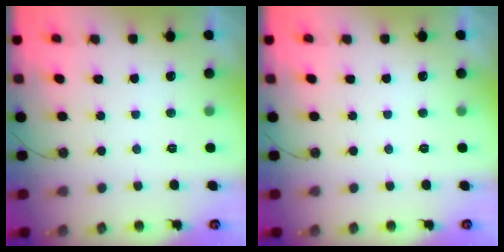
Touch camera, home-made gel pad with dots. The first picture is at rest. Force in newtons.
{"total": 0.0}